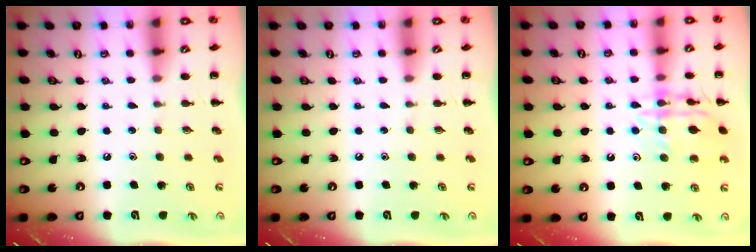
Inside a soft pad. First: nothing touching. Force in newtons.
{"total": 0.0}
{"total": 13.1, "press": 13.0, "slide": 1.1}